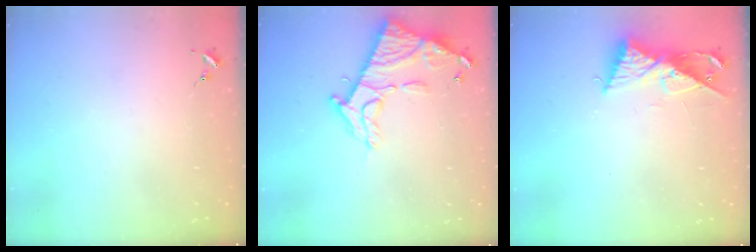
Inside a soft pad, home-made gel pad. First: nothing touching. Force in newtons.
{"total": 15.3, "press": 15.3, "slide": 1.2}
{"total": 9.7, "press": 9.7, "slide": 0.6}